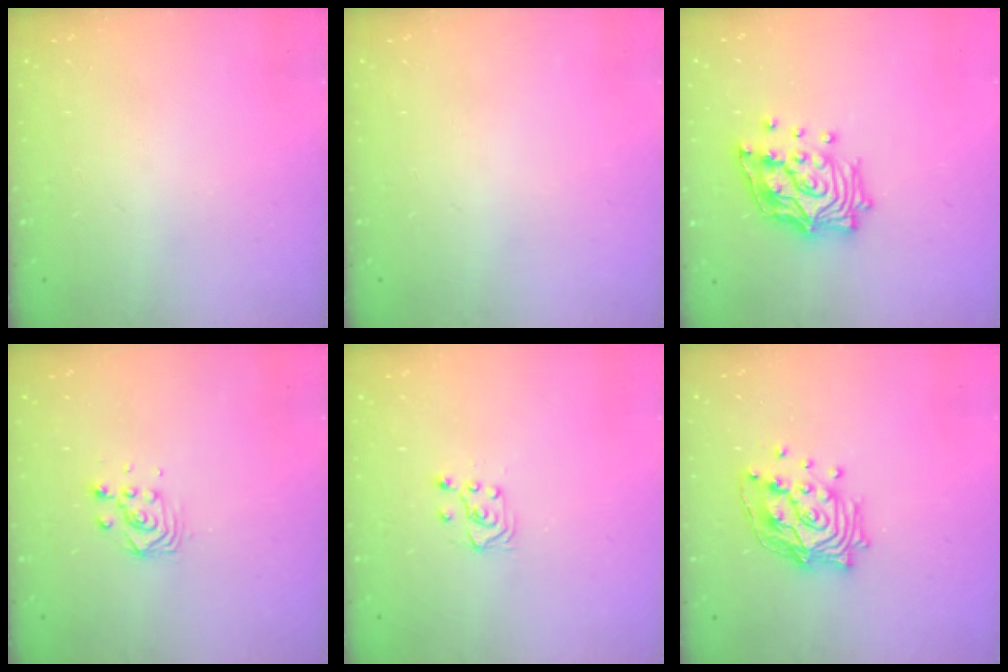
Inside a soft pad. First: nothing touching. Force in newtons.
{"total": 0.0}
{"total": 17.0, "press": 16.8, "slide": 2.2}
{"total": 3.0, "press": 3.0, "slide": 0.0}
{"total": 4.5, "press": 4.4, "slide": 0.8}
{"total": 14.8, "press": 14.6, "slide": 2.2}